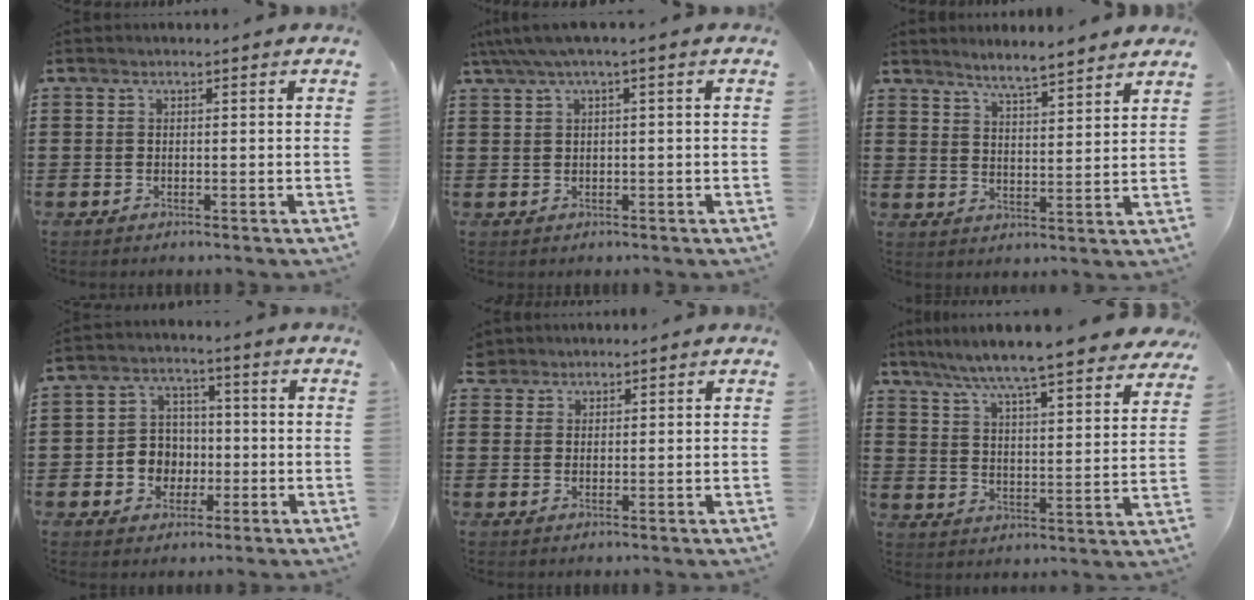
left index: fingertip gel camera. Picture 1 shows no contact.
{"total": 2.2, "force": [0.1, 0.1, 2.2], "torque": [-0.038, -0.003, 0.001]}
{"total": 4.4, "force": [4.3, -0.6, 1.1], "torque": [-0.037, -0.021, 0.075]}
{"total": 5.7, "force": [-1.1, 5.3, 1.7], "torque": [-0.049, 0.017, -0.019]}
{"total": 2.2, "force": [1.8, 1.2, 0.1], "torque": [-0.011, 0.008, 0.036]}
{"total": 6.7, "force": [6.2, -0.6, 2.5], "torque": [-0.078, -0.045, 0.100]}